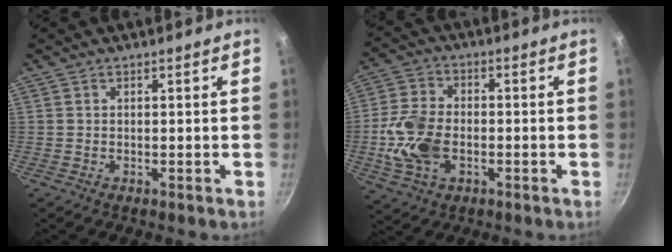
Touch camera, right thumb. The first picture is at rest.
{"total": 11.6, "force": [-2.2, 7.6, 8.6], "torque": [-0.164, 0.015, -0.046]}